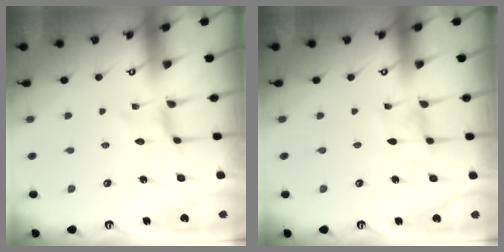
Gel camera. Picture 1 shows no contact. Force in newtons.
{"total": 1.0, "press": 0.9, "slide": 0.3}